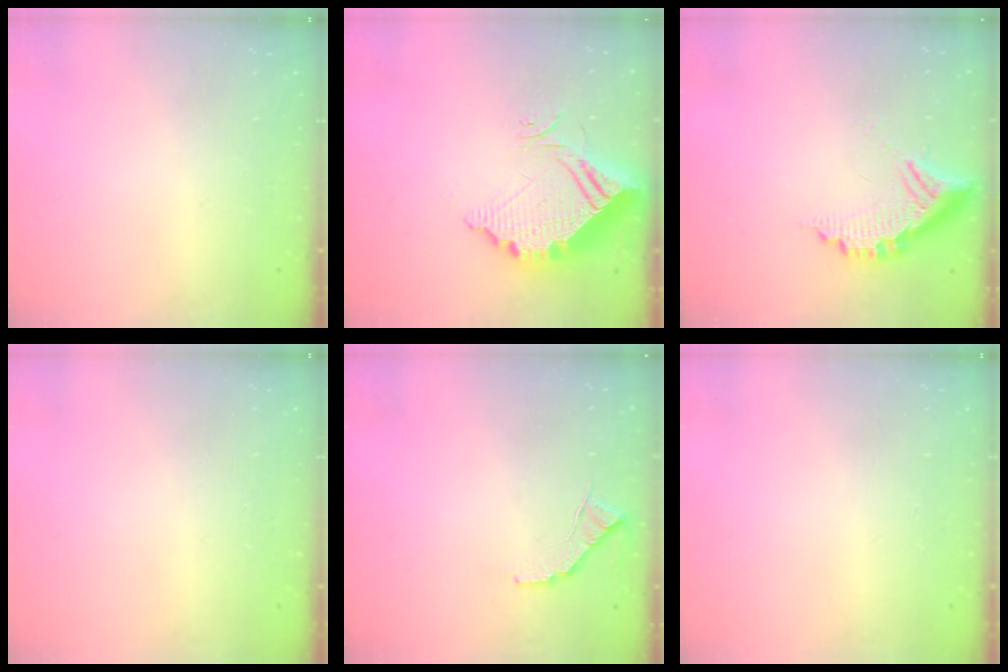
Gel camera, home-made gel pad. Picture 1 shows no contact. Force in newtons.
{"total": 14.2, "press": 14.1, "slide": 1.4}
{"total": 11.5, "press": 11.4, "slide": 0.8}
{"total": 0.0}
{"total": 6.0, "press": 6.0, "slide": 0.4}
{"total": 0.0}